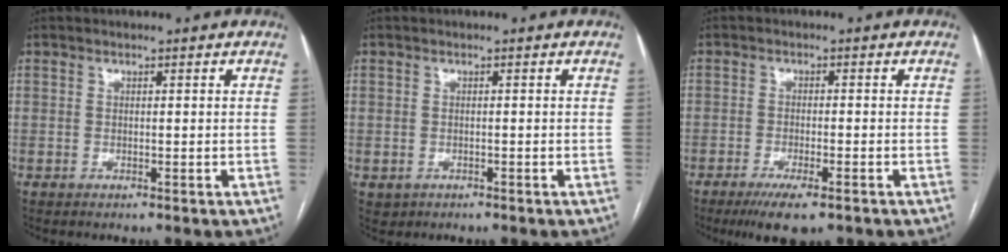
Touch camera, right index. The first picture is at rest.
{"total": 1.4, "force": [-0.6, 1.3, 0.3], "torque": [-0.006, 0.003, -0.002]}
{"total": 6.4, "force": [-4.2, 1.2, 4.6], "torque": [-0.076, -0.013, -0.064]}